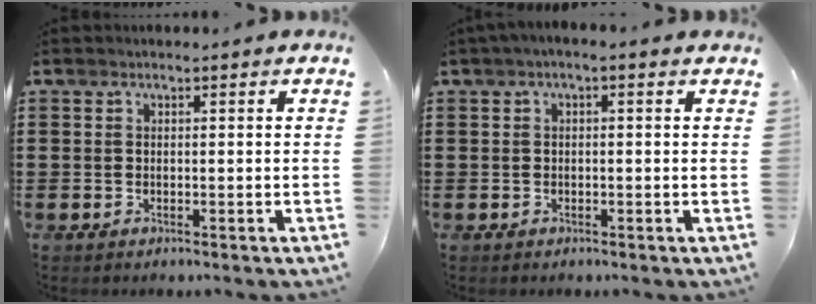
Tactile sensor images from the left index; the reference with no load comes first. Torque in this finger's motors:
{"motor_torque": [2.14, 0.00, 0.59, 0.11]}